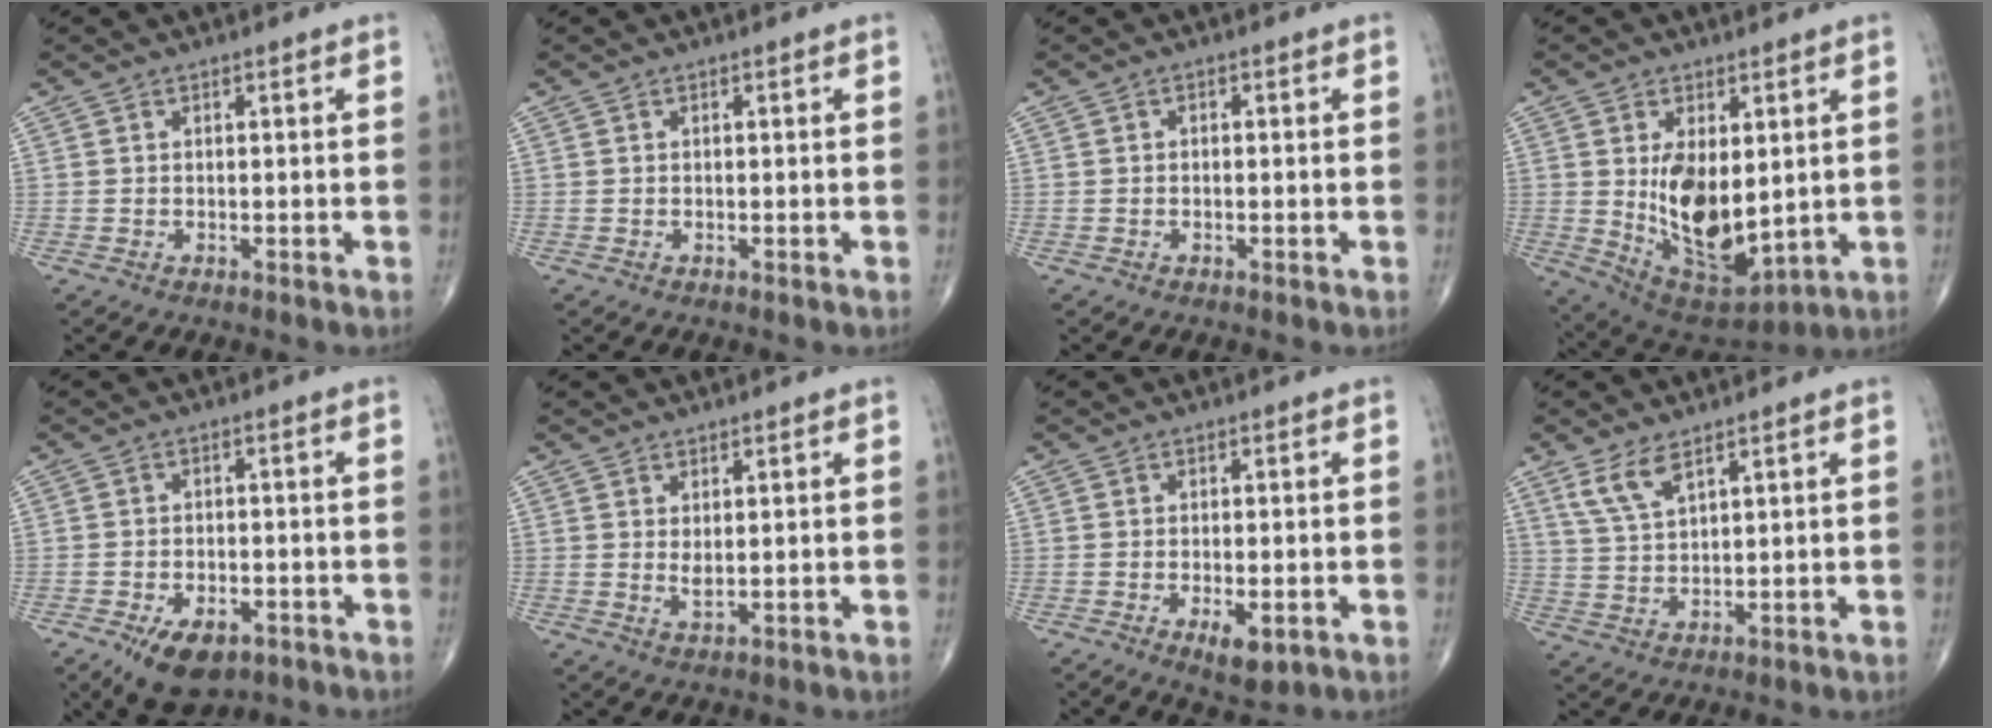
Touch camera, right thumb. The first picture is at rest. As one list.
[{"total": 0.0}, {"total": 0.6, "force": [-0.1, 0.4, 0.4], "torque": [-0.004, 0.001, -0.004]}, {"total": 15.8, "force": [1.0, 8.7, 13.2], "torque": [-0.193, -0.026, 0.045]}, {"total": 9.1, "force": [-5.1, 5.0, 5.7], "torque": [-0.081, 0.010, -0.073]}, {"total": 2.0, "force": [0.6, 0.8, 1.8], "torque": [-0.032, -0.010, 0.014]}, {"total": 5.1, "force": [-1.8, 2.1, 4.2], "torque": [-0.062, -0.006, -0.020]}, {"total": 5.4, "force": [3.5, 1.8, 3.7], "torque": [-0.077, -0.015, 0.078]}]